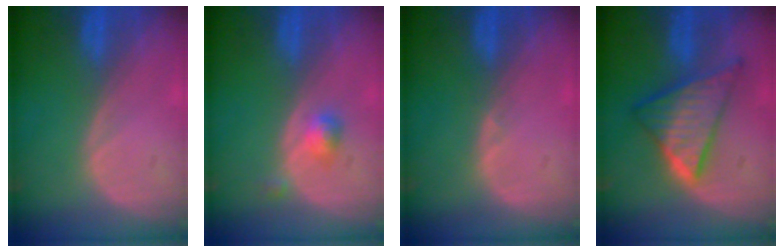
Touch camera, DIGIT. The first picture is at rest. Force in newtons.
{"total": 2.4, "press": 2.1, "slide": 1.1}
{"total": 0.6, "press": 0.5, "slide": 0.3}
{"total": 8.8, "press": 8.7, "slide": 0.6}